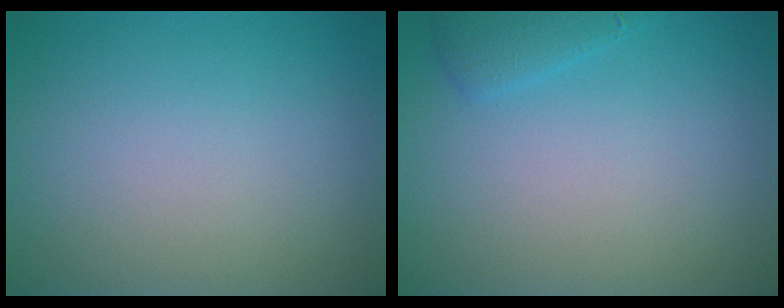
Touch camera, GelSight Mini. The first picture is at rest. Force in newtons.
{"total": 1.4, "press": 1.4, "slide": 0.1}